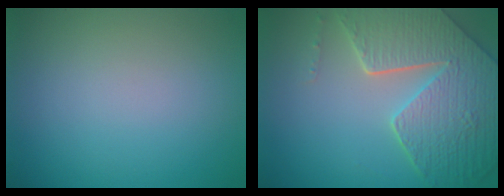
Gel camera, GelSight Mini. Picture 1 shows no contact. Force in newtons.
{"total": 8.6, "press": 6.1, "slide": 6.0}